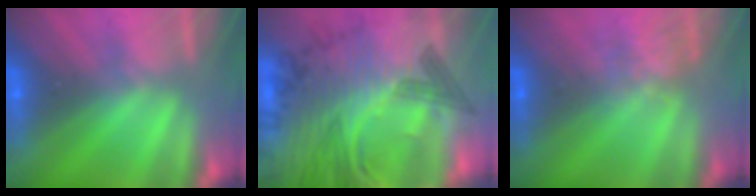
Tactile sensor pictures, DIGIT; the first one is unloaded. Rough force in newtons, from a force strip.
{"total": 8.5}
{"total": 2.5}